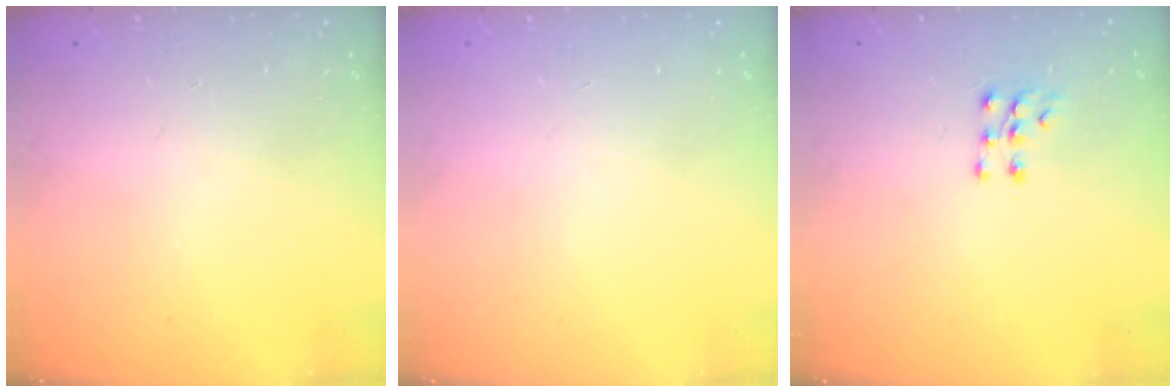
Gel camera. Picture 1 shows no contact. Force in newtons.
{"total": 0.0}
{"total": 6.6, "press": 6.6, "slide": 0.8}